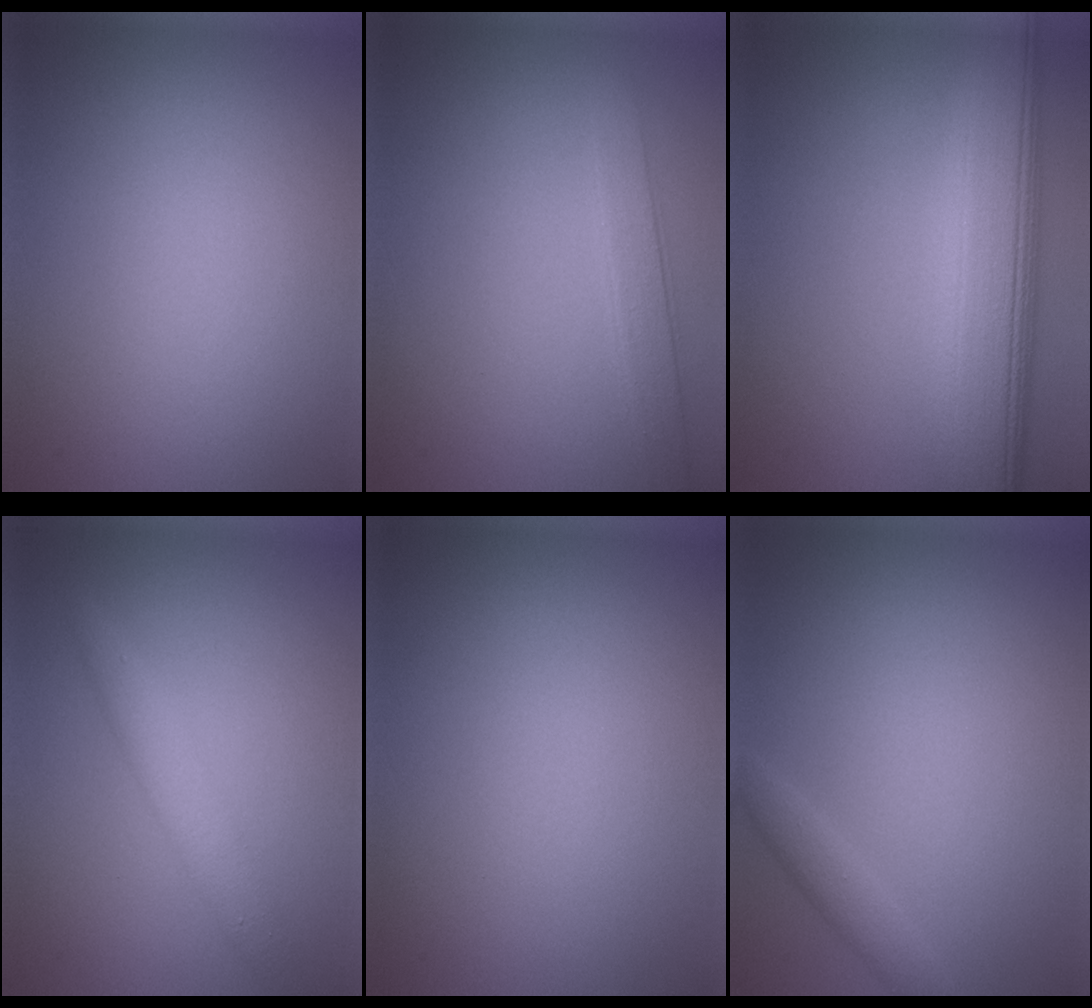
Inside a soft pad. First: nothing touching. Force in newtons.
{"total": 2.6, "press": 2.6, "slide": 0.1}
{"total": 10.2, "press": 10.2, "slide": 1.1}
{"total": 2.5, "press": 2.5, "slide": 0.0}
{"total": 0.0}
{"total": 1.5, "press": 1.5, "slide": 0.1}